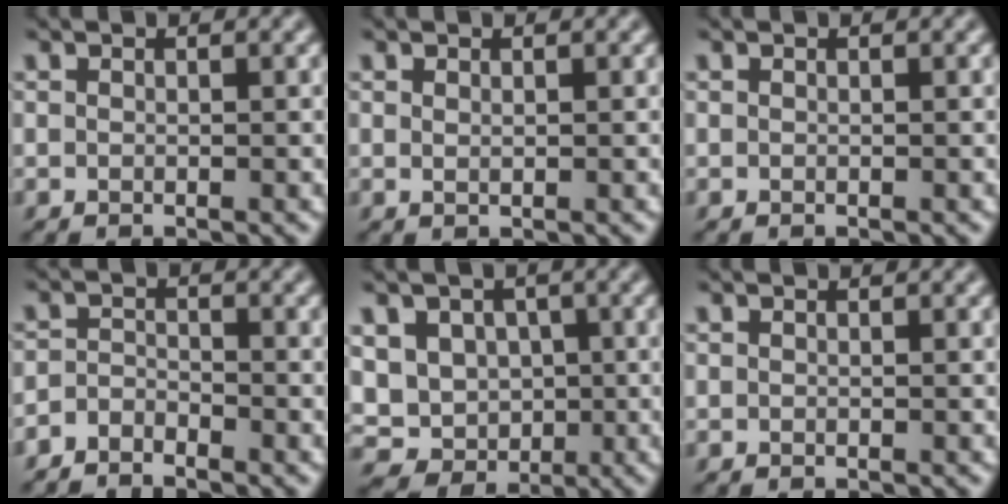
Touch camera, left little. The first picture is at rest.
{"total": 0.0}
{"total": 0.0}
{"total": 2.0, "force": [-1.9, 0.6, 0.3], "torque": [-0.009, 0.003, -0.045]}
{"total": 8.6, "force": [-0.4, 7.8, 3.5], "torque": [-0.057, 0.014, -0.028]}
{"total": 0.0}